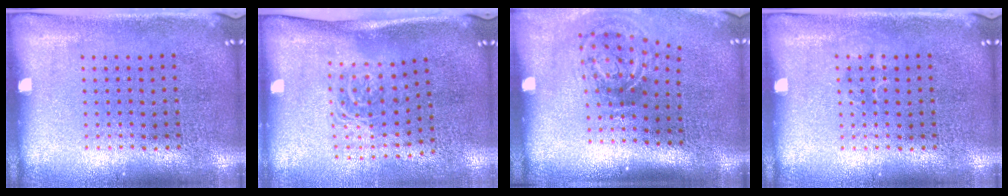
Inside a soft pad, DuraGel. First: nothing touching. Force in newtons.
{"total": 1.6, "press": 1.2, "slide": 1.1}
{"total": 2.0, "press": 1.3, "slide": 1.6}
{"total": 0.9, "press": 0.8, "slide": 0.2}